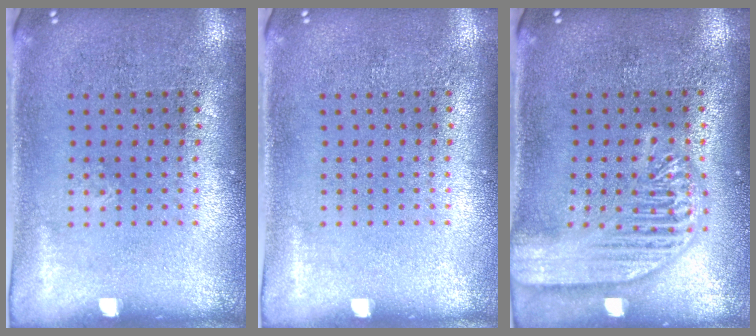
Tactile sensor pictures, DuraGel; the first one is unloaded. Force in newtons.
{"total": 0.0}
{"total": 3.7, "press": 3.7, "slide": 0.4}